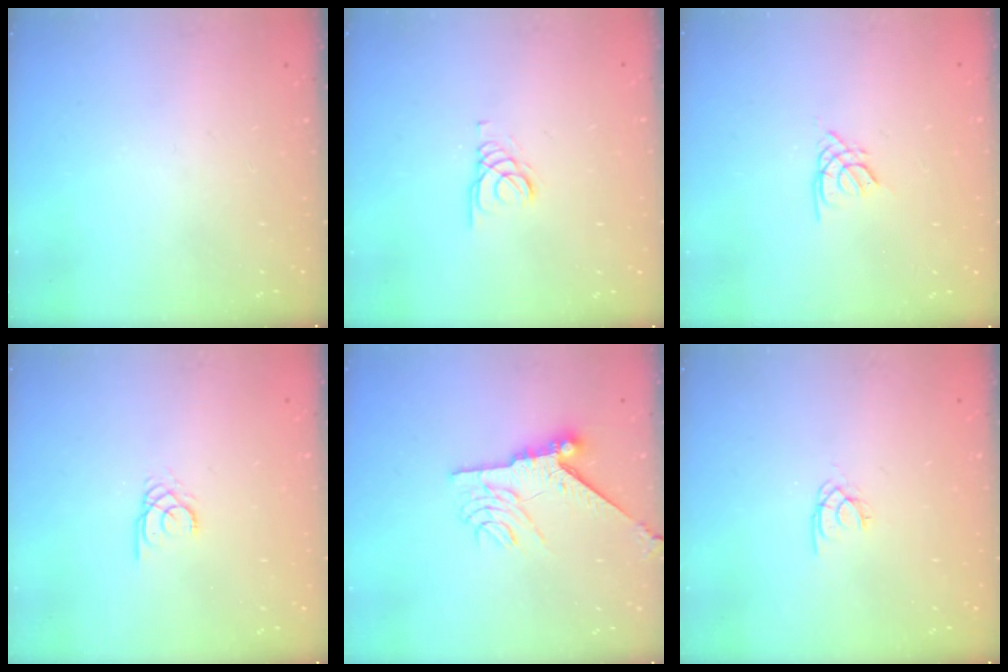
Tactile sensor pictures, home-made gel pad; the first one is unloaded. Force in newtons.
{"total": 1.4, "press": 1.4, "slide": 0.2}
{"total": 2.1, "press": 2.1, "slide": 0.4}
{"total": 2.1, "press": 2.1, "slide": 0.2}
{"total": 9.1, "press": 9.1, "slide": 0.6}
{"total": 1.7, "press": 1.7, "slide": 0.2}